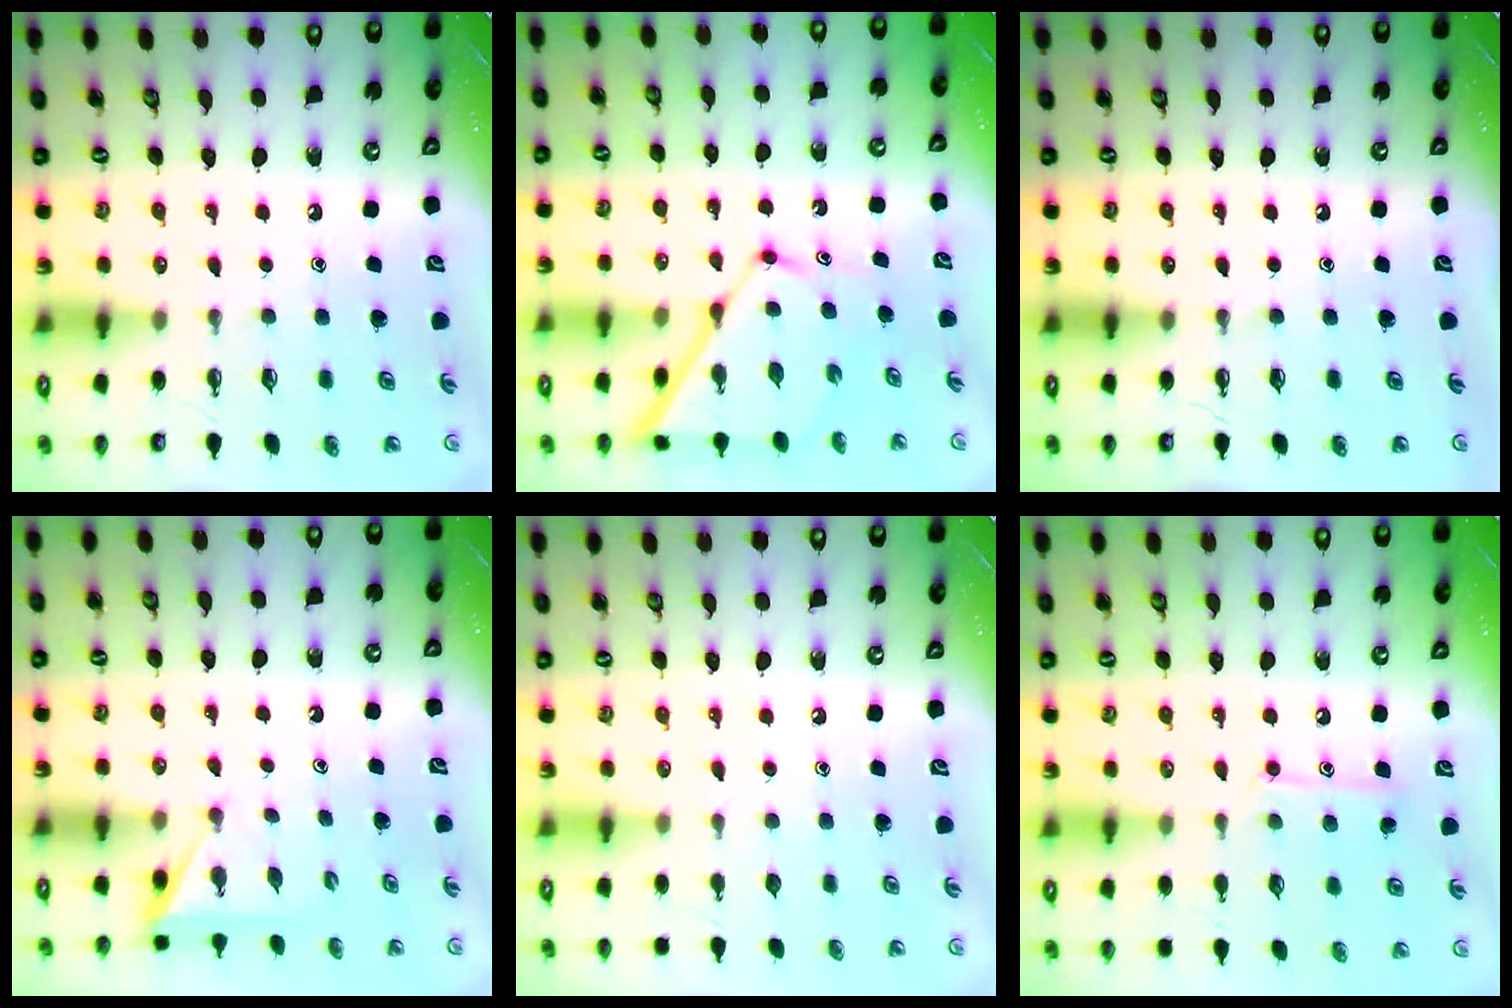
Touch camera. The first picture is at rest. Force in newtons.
{"total": 10.9, "press": 10.8, "slide": 1.0}
{"total": 0.0}
{"total": 2.4, "press": 2.4, "slide": 0.4}
{"total": 0.5, "press": 0.5, "slide": 0.1}
{"total": 8.8, "press": 8.8, "slide": 0.6}